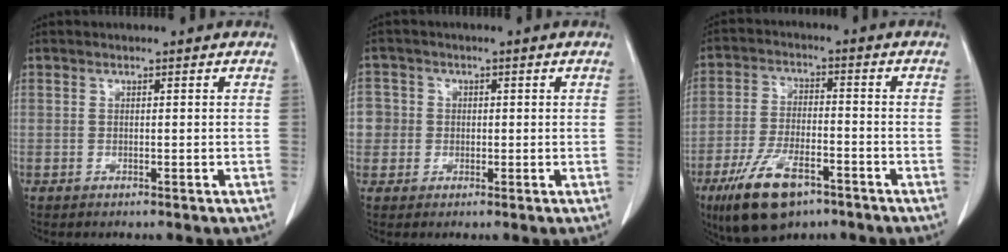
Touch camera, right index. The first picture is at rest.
{"total": 3.9, "force": [0.0, 3.9, 0.2], "torque": [0.009, 0.012, 0.000]}
{"total": 11.7, "force": [-7.1, 4.4, 8.1], "torque": [-0.167, -0.011, -0.122]}